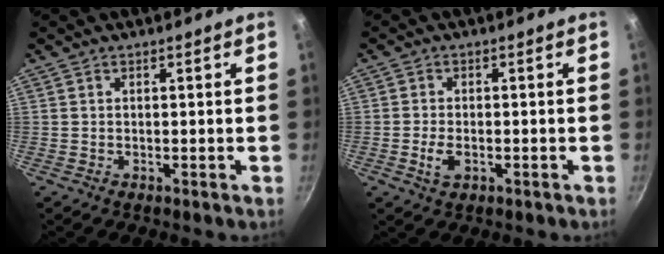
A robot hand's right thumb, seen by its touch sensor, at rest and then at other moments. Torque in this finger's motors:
{"motor_torque": [-0.21, 0.15, -0.30, 0.24, 0.00]}